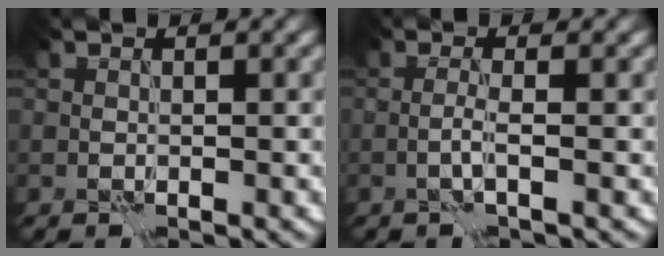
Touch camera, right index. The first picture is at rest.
{"total": 1.3, "force": [-0.4, -0.3, 1.2], "torque": [-0.029, 0.005, -0.012]}